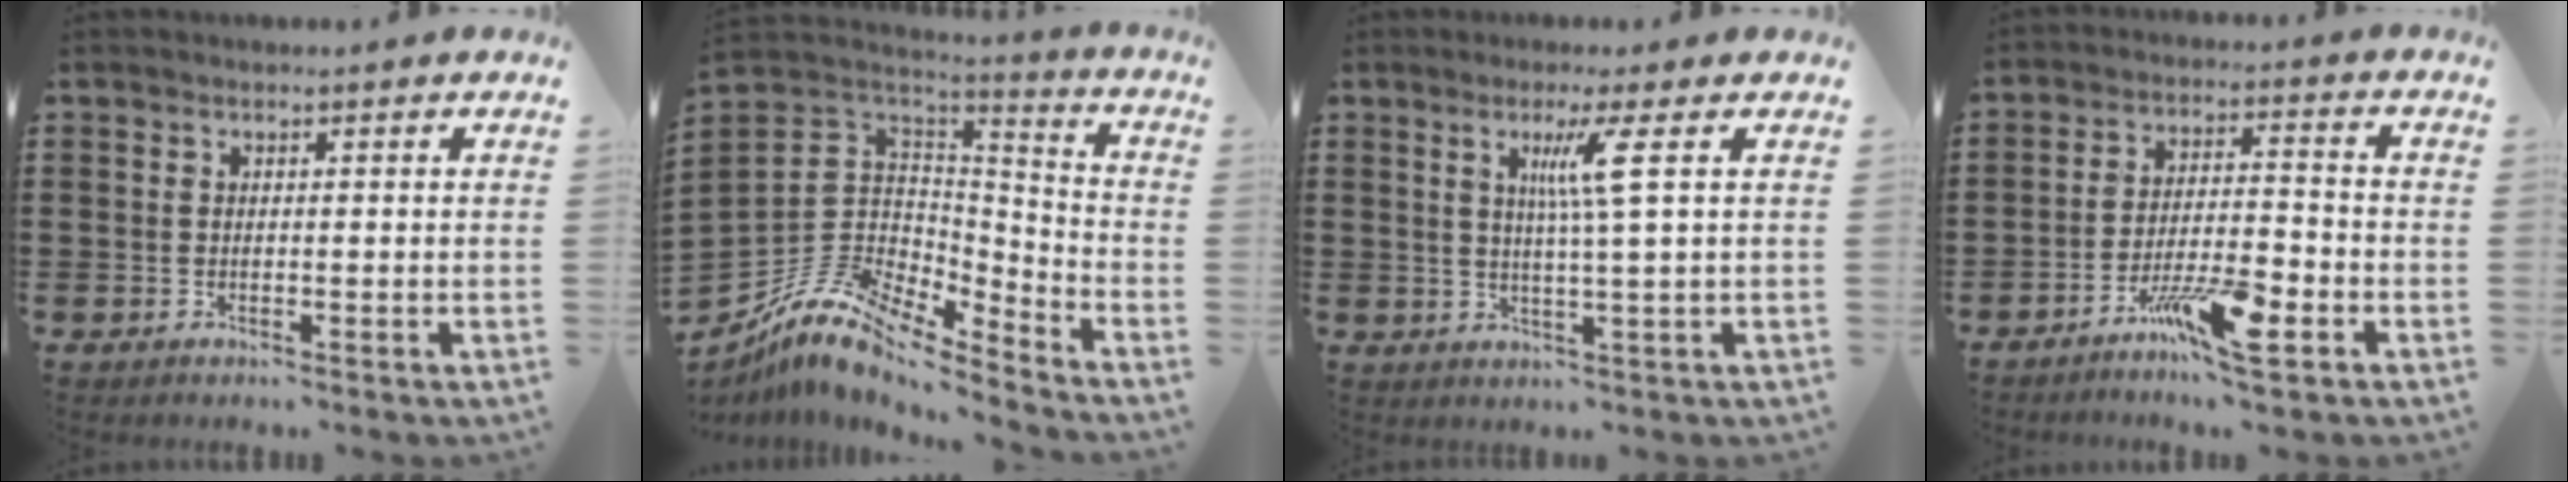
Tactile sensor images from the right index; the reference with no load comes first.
{"total": 9.7, "force": [-7.0, 4.9, 4.4], "torque": [-0.126, -0.001, -0.145]}
{"total": 5.4, "force": [1.7, -1.0, 5.0], "torque": [-0.100, -0.006, 0.021]}
{"total": 8.7, "force": [-5.0, 1.7, 6.9], "torque": [-0.134, 0.003, -0.089]}